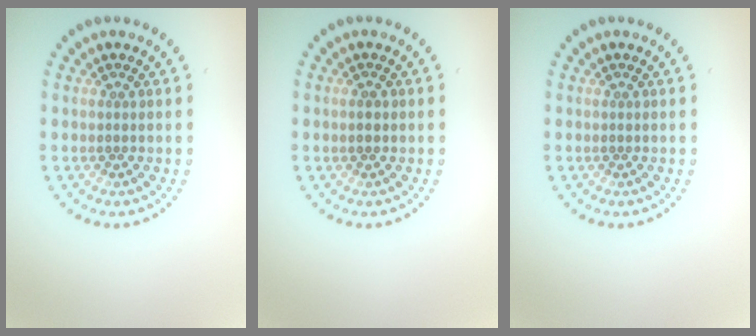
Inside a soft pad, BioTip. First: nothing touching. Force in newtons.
{"total": 1.3, "press": 1.3, "slide": 0.1}
{"total": 0.0}